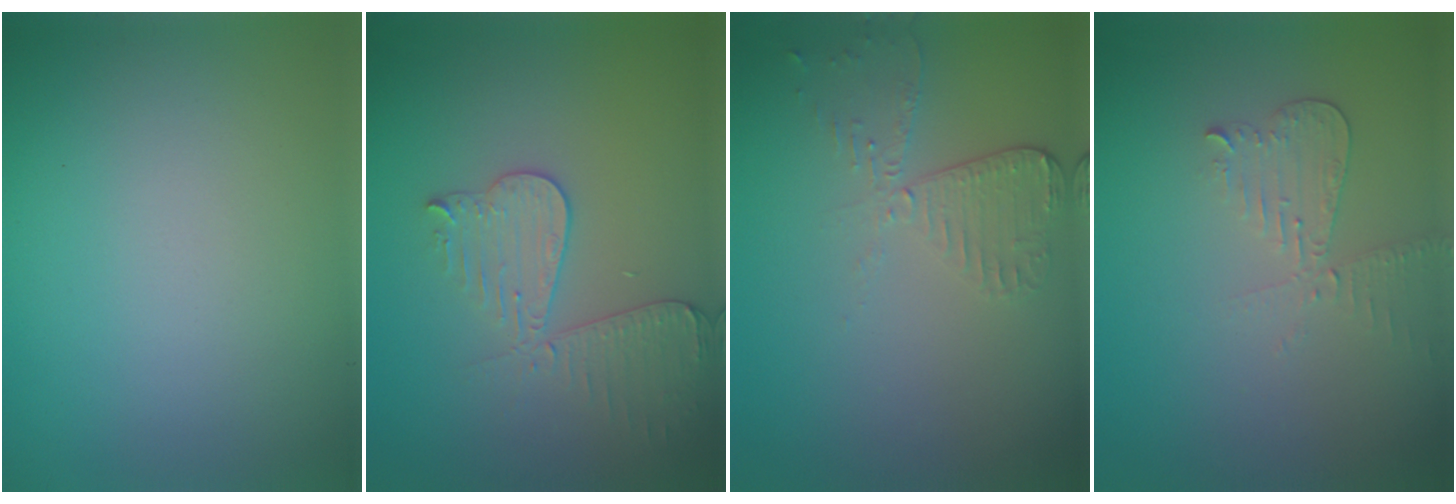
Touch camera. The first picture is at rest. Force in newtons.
{"total": 3.5, "press": 3.5, "slide": 0.3}
{"total": 2.5, "press": 2.3, "slide": 1.2}
{"total": 2.2, "press": 2.2, "slide": 0.1}